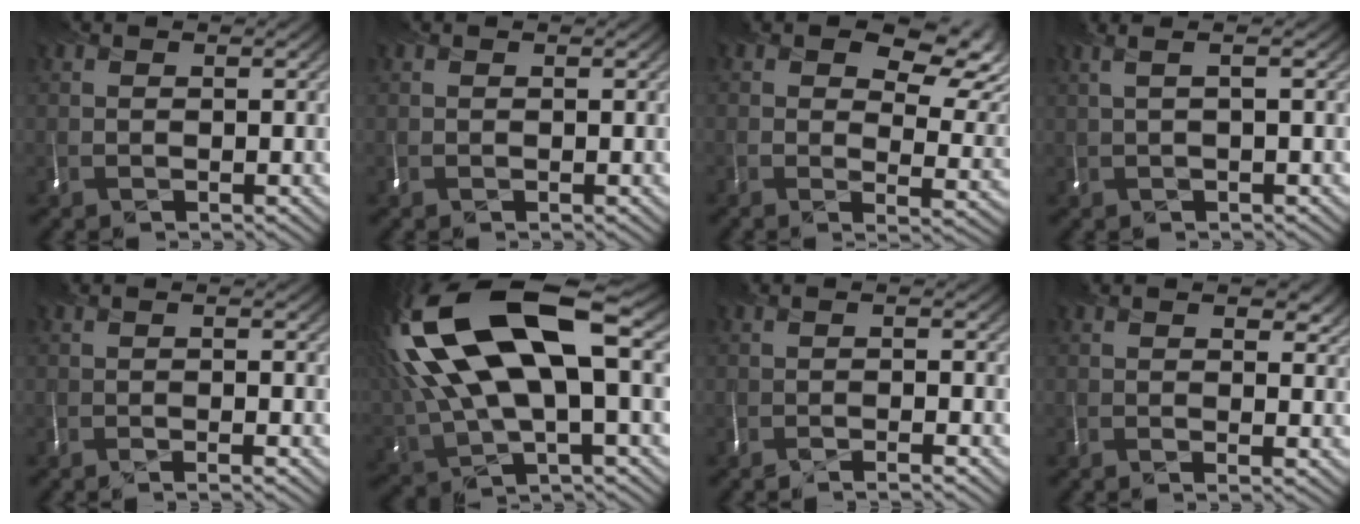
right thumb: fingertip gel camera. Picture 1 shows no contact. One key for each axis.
{"total": 0.0}
{"total": 7.3, "fx": 3.5, "fy": 3.6, "fz": 5.2, "tx": -0.073, "ty": -0.012, "tz": 0.052}
{"total": 1.3, "fx": 0.2, "fy": -0.4, "fz": 1.2, "tx": -0.005, "ty": 0.003, "tz": -0.004}
{"total": 1.8, "fx": -1.6, "fy": -0.8, "fz": 0.1, "tx": 0.017, "ty": -0.013, "tz": -0.042}
{"total": 17.6, "fx": 4.5, "fy": 7.3, "fz": 15.4, "tx": -0.340, "ty": -0.003, "tz": 0.095}
{"total": 2.4, "fx": -2.3, "fy": -0.8, "fz": 0.3, "tx": 0.014, "ty": -0.009, "tz": -0.057}
{"total": 1.7, "fx": 0.2, "fy": 0.4, "fz": 1.7, "tx": -0.017, "ty": -0.005, "tz": -0.003}